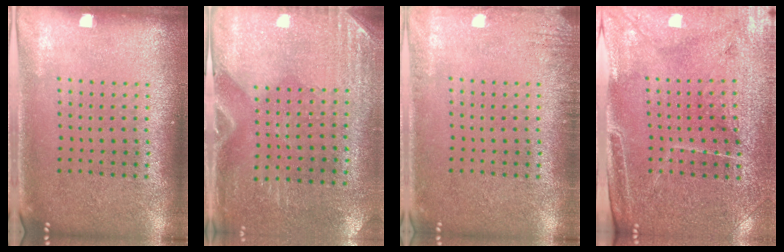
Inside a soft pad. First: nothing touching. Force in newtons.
{"total": 3.0, "press": 2.6, "slide": 1.4}
{"total": 1.5, "press": 1.5, "slide": 0.2}
{"total": 3.3, "press": 3.2, "slide": 1.0}